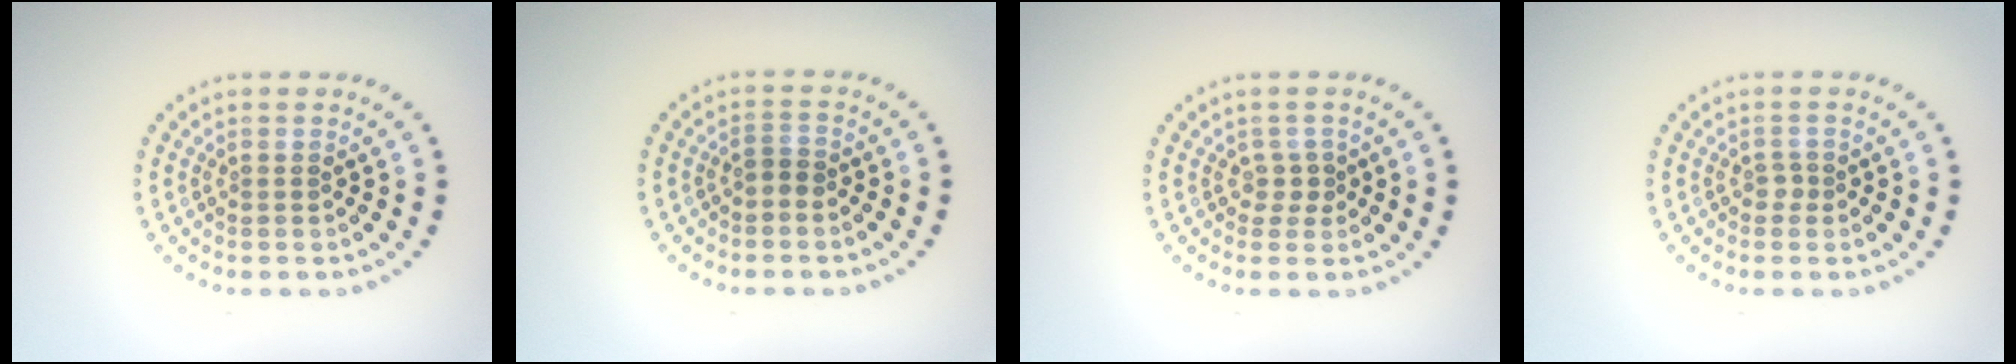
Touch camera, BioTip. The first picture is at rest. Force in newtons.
{"total": 1.1, "press": 1.0, "slide": 0.5}
{"total": 1.3, "press": 0.9, "slide": 0.9}
{"total": 0.9, "press": 0.6, "slide": 0.6}